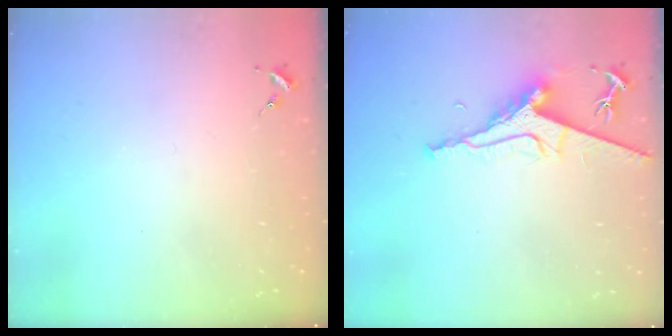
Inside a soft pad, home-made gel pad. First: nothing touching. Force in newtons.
{"total": 9.7, "press": 9.7, "slide": 1.3}